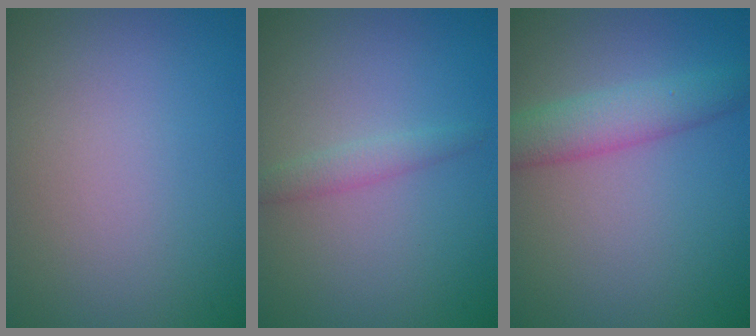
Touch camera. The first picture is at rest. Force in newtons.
{"total": 1.4, "press": 1.4, "slide": 0.0}
{"total": 3.8, "press": 3.8, "slide": 0.1}